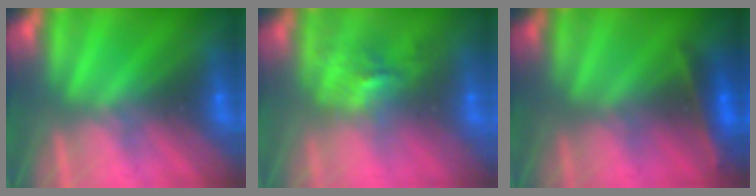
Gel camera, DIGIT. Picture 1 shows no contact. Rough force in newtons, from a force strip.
{"total": 2.6}
{"total": 2.4}